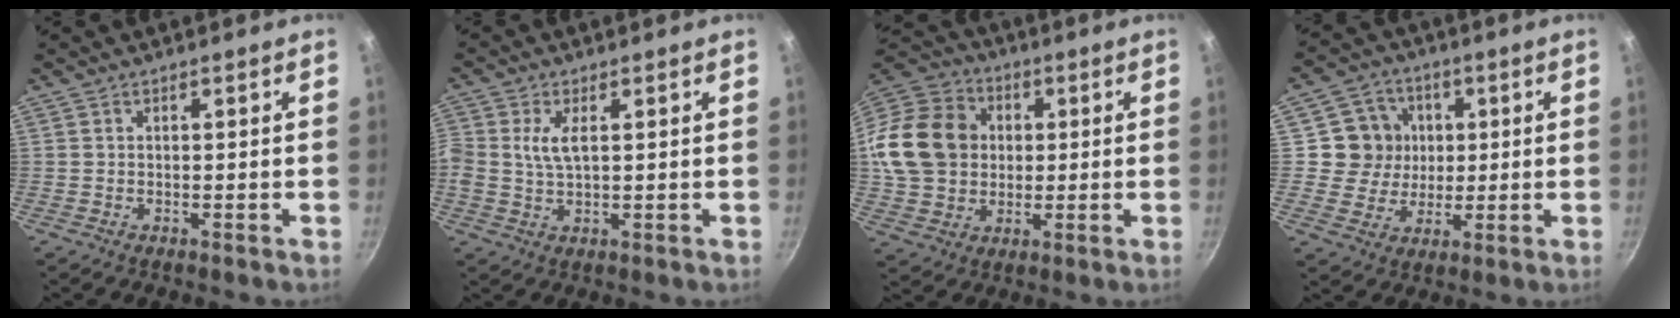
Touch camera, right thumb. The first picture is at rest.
{"total": 4.8, "force": [1.0, 2.5, 3.9], "torque": [-0.082, 0.006, 0.019]}
{"total": 18.4, "force": [1.9, 15.4, 10.0], "torque": [-0.170, 0.028, 0.033]}
{"total": 9.5, "force": [1.7, 9.1, 2.3], "torque": [-0.003, 0.001, 0.023]}